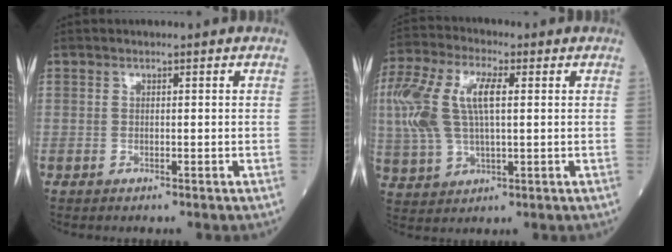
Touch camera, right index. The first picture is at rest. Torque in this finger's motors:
{"motor_torque": [0.45, 0.10, 0.33, 0.21]}